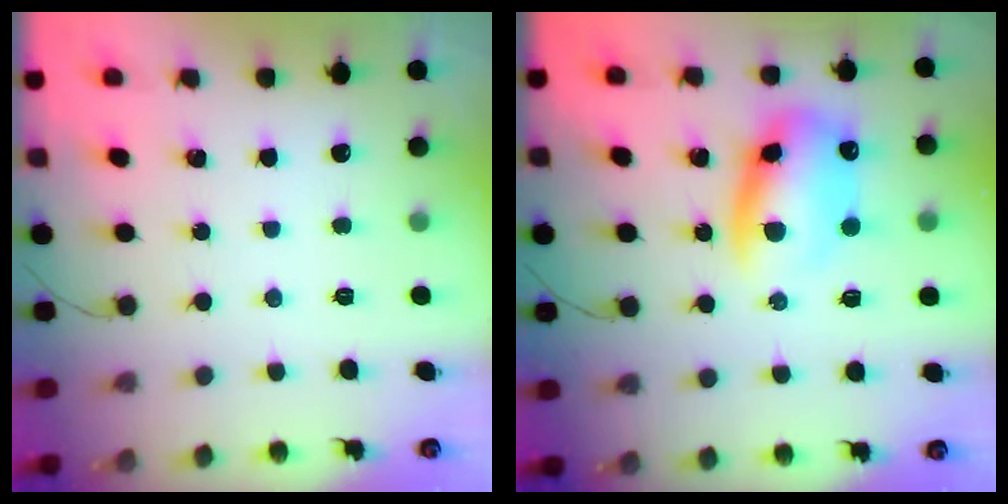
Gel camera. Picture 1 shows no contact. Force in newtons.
{"total": 11.9, "press": 11.7, "slide": 2.3}